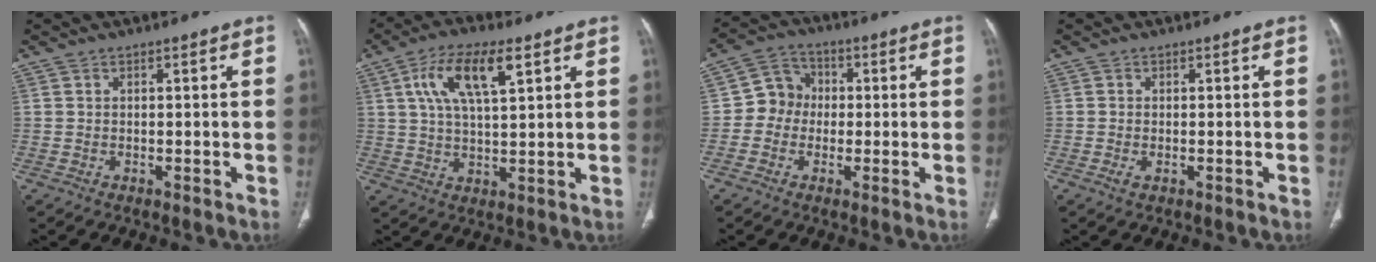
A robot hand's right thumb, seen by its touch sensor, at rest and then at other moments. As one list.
[{"total": 11.2, "force": [4.7, 4.2, 9.2], "torque": [-0.174, -0.001, 0.086]}, {"total": 6.7, "force": [-0.6, 6.1, 2.7], "torque": [-0.016, 0.020, -0.025]}, {"total": 1.1, "force": [-0.5, 0.6, 0.8], "torque": [-0.021, -0.003, -0.008]}]